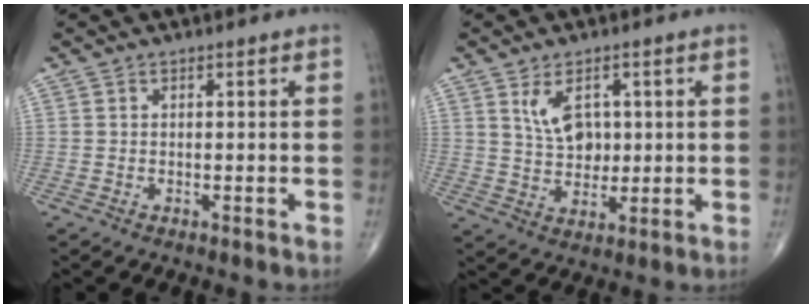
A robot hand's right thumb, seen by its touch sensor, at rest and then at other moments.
{"total": 6.7, "force": [2.2, 4.4, 4.6], "torque": [-0.061, -0.012, 0.047]}